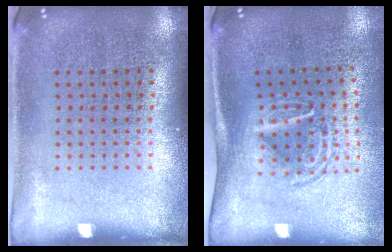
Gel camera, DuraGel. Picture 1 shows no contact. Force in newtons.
{"total": 1.6, "press": 1.2, "slide": 1.1}